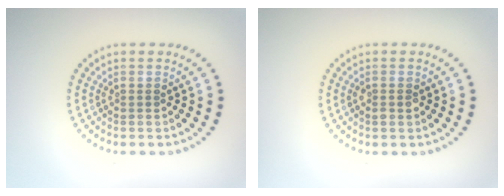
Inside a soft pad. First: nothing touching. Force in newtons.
{"total": 1.0, "press": 1.0, "slide": 0.2}